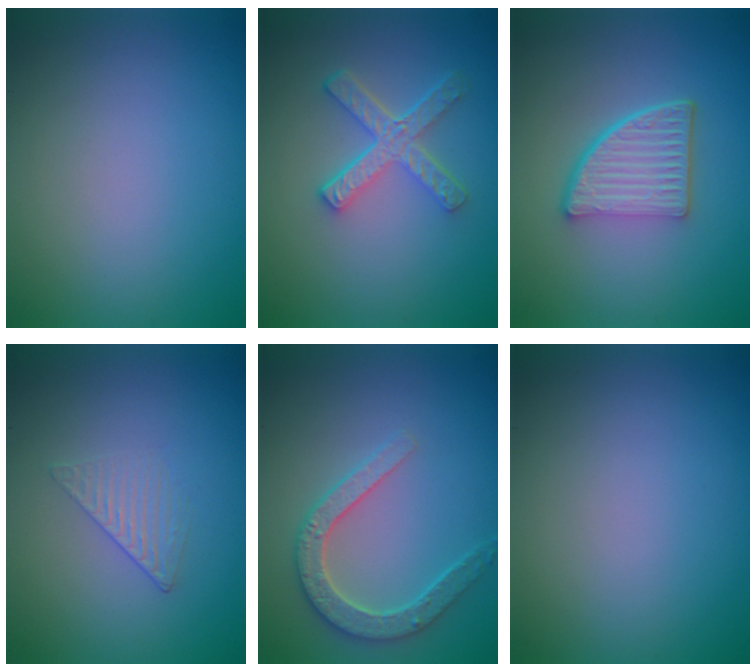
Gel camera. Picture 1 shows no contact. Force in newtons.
{"total": 4.1, "press": 3.1, "slide": 2.8}
{"total": 5.4, "press": 3.9, "slide": 3.8}
{"total": 1.3, "press": 0.4, "slide": 1.2}
{"total": 3.3, "press": 3.2, "slide": 0.8}
{"total": 0.0}